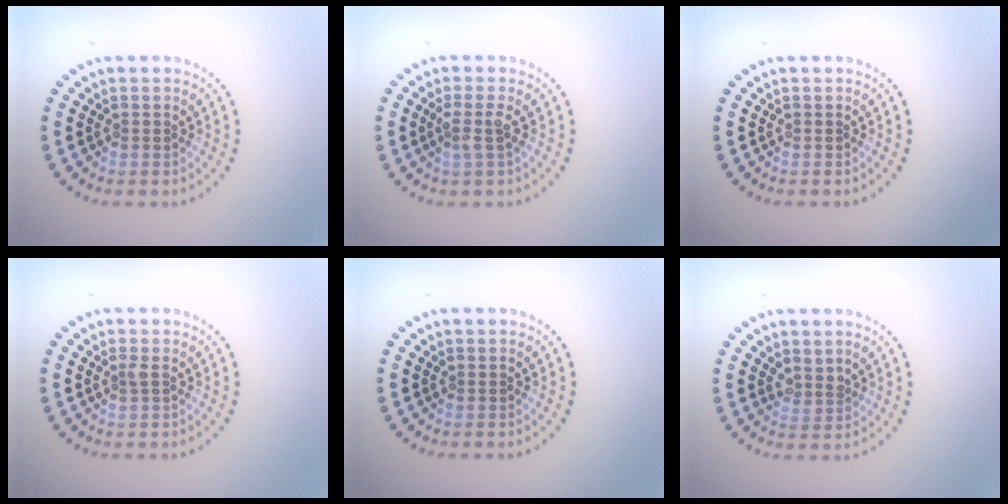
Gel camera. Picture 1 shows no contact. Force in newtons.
{"total": 1.9, "press": 1.5, "slide": 1.2}
{"total": 0.0}
{"total": 0.6, "press": 0.5, "slide": 0.3}
{"total": 0.0}
{"total": 1.4, "press": 1.1, "slide": 0.8}